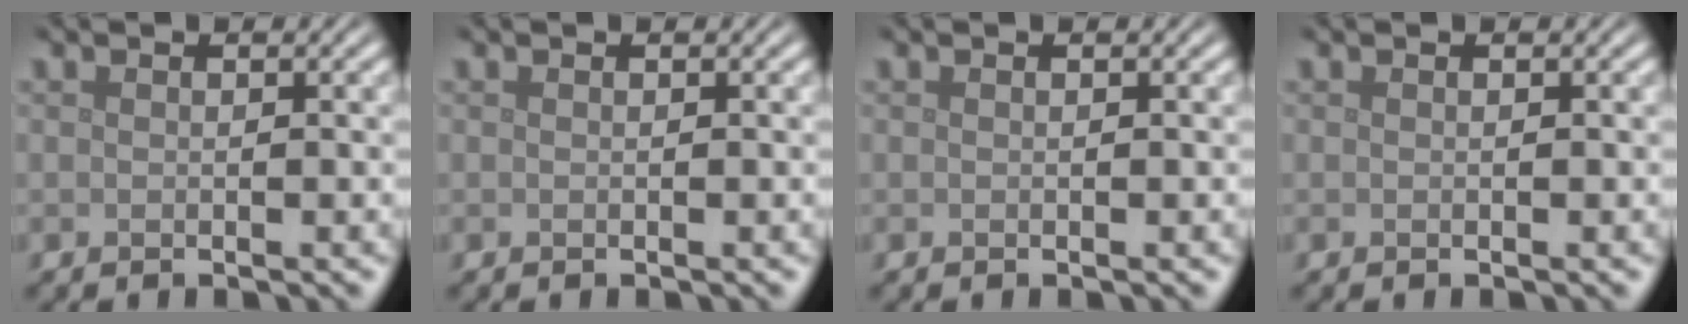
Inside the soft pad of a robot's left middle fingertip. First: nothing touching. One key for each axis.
{"total": 0.0}
{"total": 0.0}
{"total": 0.0}